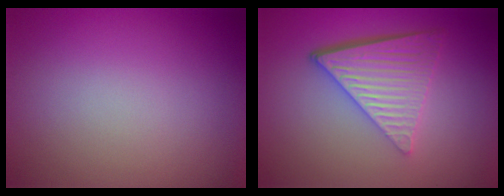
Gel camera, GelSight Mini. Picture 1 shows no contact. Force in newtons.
{"total": 6.5, "press": 4.4, "slide": 4.8}